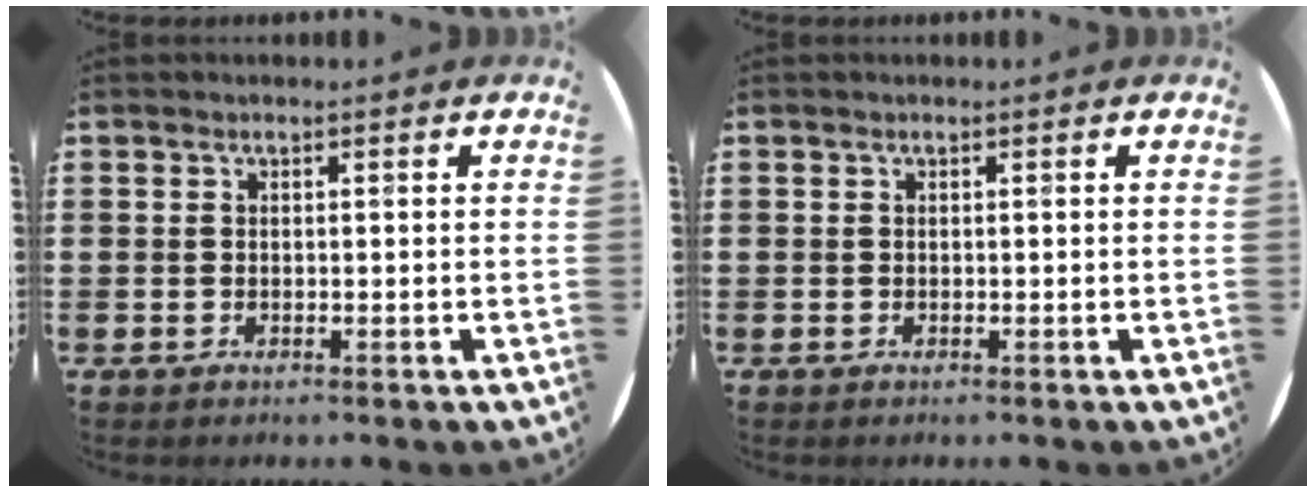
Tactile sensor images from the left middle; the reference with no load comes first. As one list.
[{"total": 0.0}]